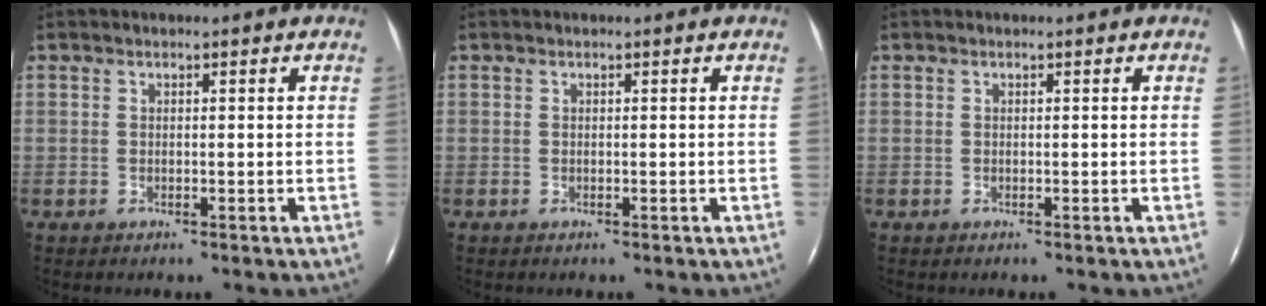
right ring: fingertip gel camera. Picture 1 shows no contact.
{"total": 0.0}
{"total": 0.0}